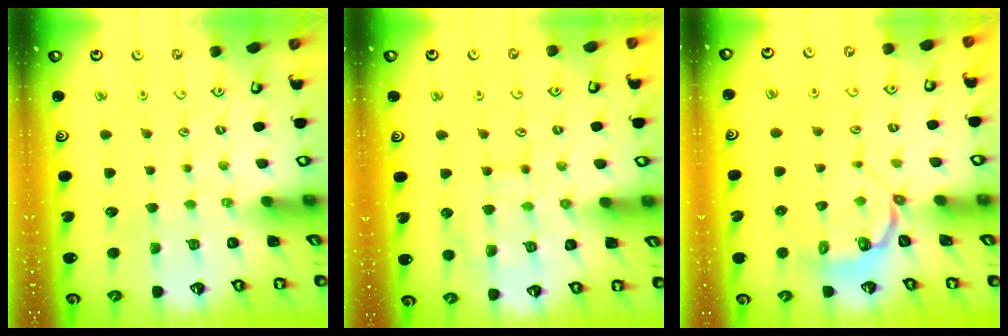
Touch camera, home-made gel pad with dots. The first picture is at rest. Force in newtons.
{"total": 10.1, "press": 10.1, "slide": 1.0}
{"total": 4.7, "press": 4.2, "slide": 2.3}